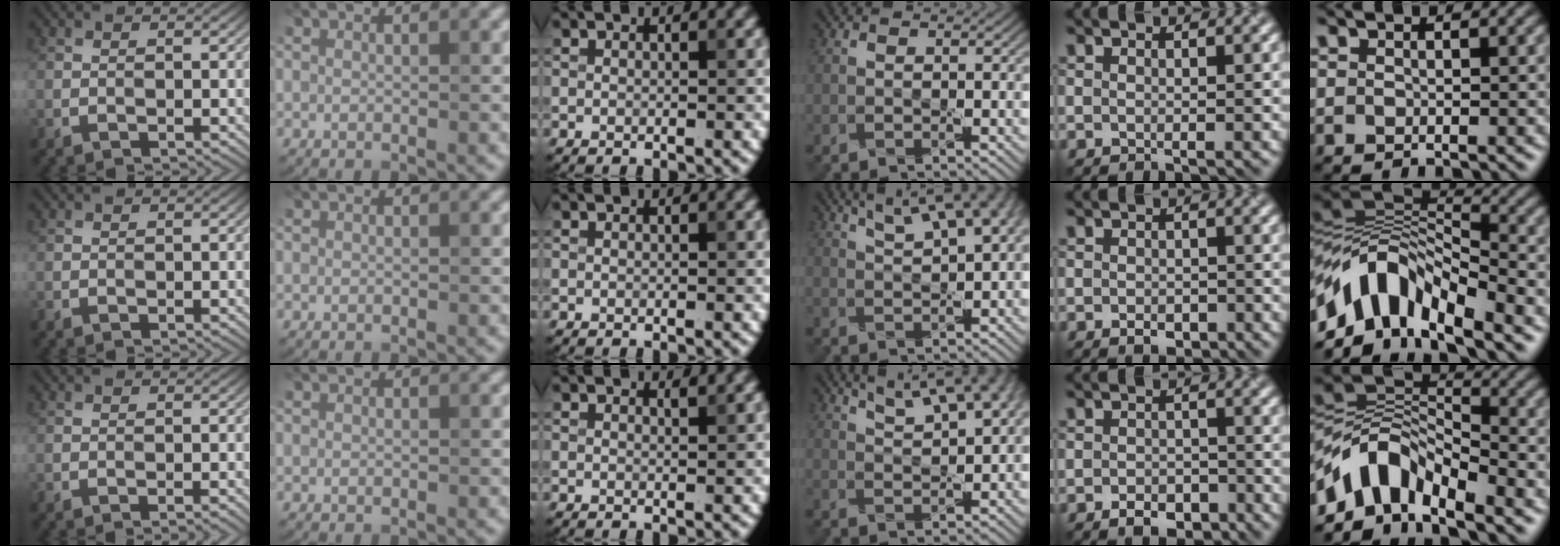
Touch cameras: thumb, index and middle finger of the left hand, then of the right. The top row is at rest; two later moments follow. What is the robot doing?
{"motion": "pour", "object": "sugar"}